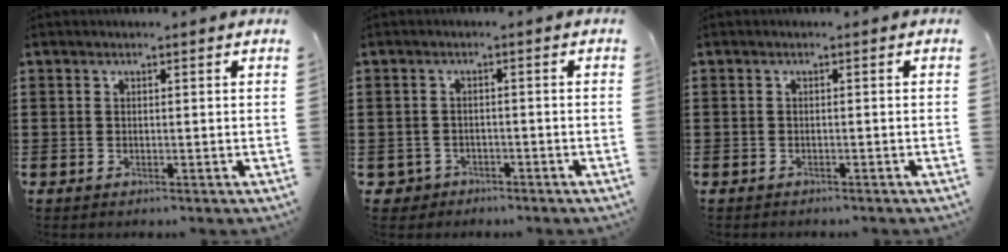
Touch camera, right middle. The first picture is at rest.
{"total": 2.2, "force": [-1.9, 1.1, -0.1], "torque": [-0.008, -0.001, -0.043]}
{"total": 0.6, "force": [-0.6, 0.1, -0.1], "torque": [-0.001, -0.001, -0.013]}